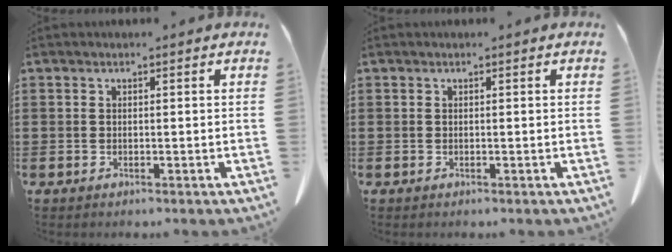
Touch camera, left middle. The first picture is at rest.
{"total": 0.0}